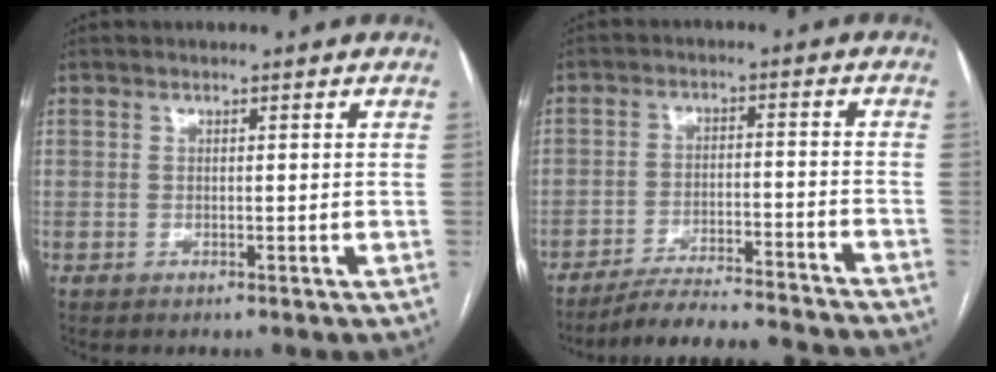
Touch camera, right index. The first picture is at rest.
{"total": 17.4, "force": [-16.4, 0.5, 5.9], "torque": [-0.086, -0.017, -0.234]}